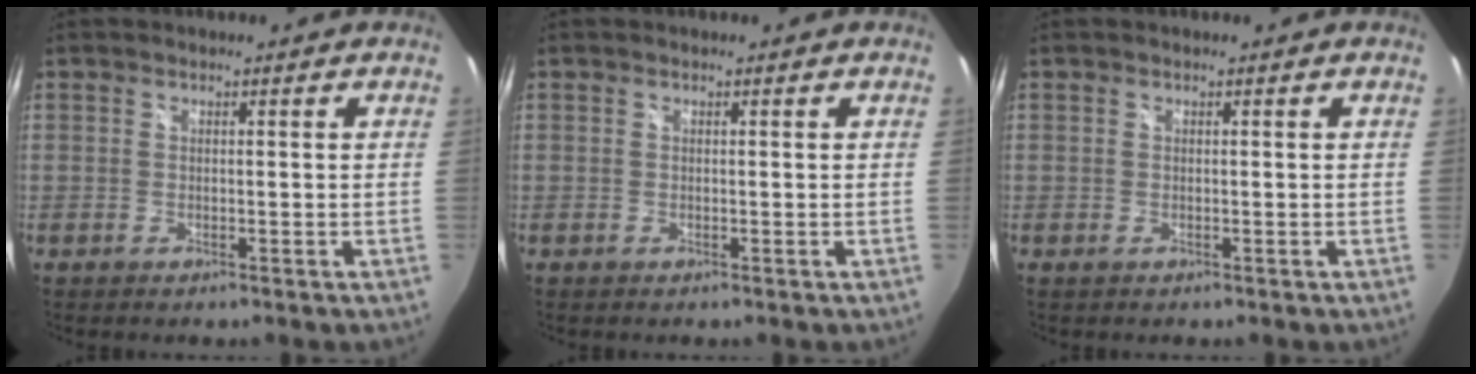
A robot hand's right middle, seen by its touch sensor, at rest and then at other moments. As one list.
[{"total": 0.0}, {"total": 0.0}]